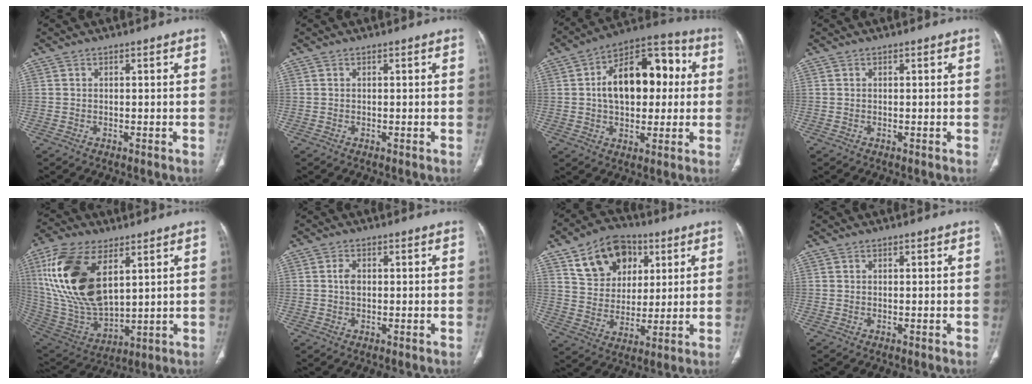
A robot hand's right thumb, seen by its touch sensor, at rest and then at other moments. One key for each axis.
{"total": 0.0}
{"total": 18.5, "fx": 2.2, "fy": 11.2, "fz": 14.5, "tx": -0.189, "ty": 0.034, "tz": 0.031}
{"total": 0.0}
{"total": 22.6, "fx": 7.8, "fy": 11.8, "fz": 17.6, "tx": -0.349, "ty": -0.030, "tz": 0.155}
{"total": 2.1, "fx": 0.1, "fy": 1.4, "fz": 1.5, "tx": -0.029, "ty": 0.003, "tz": 0.001}
{"total": 14.9, "fx": 6.8, "fy": 10.8, "fz": 7.7, "tx": -0.094, "ty": -0.013, "tz": 0.121}
{"total": 0.0}